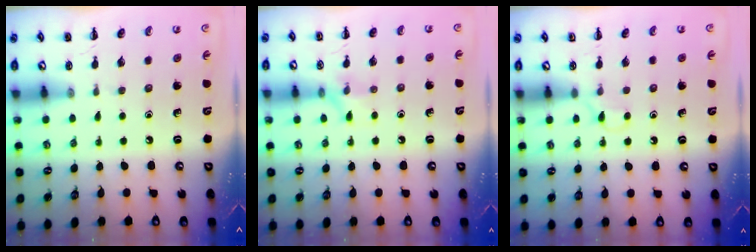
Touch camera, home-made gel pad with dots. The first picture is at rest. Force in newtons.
{"total": 5.6, "press": 5.5, "slide": 1.1}
{"total": 2.6, "press": 2.4, "slide": 0.9}